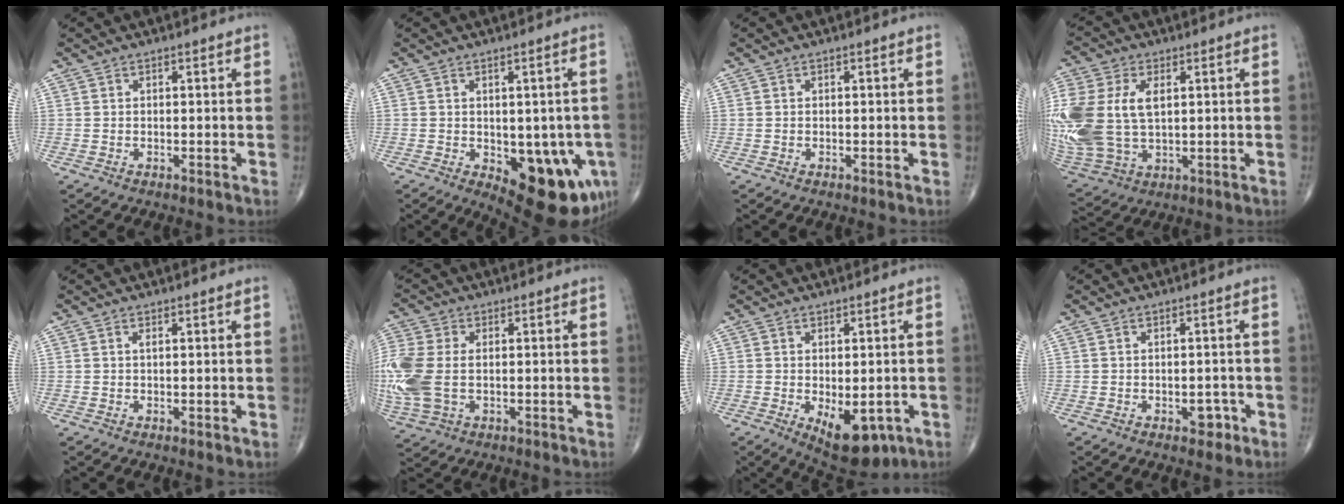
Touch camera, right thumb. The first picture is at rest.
{"total": 15.4, "force": [-5.1, 7.3, 12.5], "torque": [-0.114, -0.003, -0.046]}
{"total": 0.0}
{"total": 21.0, "force": [2.4, 13.2, 16.2], "torque": [-0.408, 0.001, 0.058]}
{"total": 1.1, "force": [0.3, 0.3, 1.0], "torque": [-0.020, -0.001, 0.004]}
{"total": 13.9, "force": [-0.6, 8.9, 10.6], "torque": [-0.293, 0.000, -0.005]}
{"total": 10.5, "force": [-3.7, 5.3, 8.2], "torque": [-0.098, -0.007, -0.038]}
{"total": 2.6, "force": [-1.1, 1.7, 1.6], "torque": [-0.008, 0.006, -0.012]}